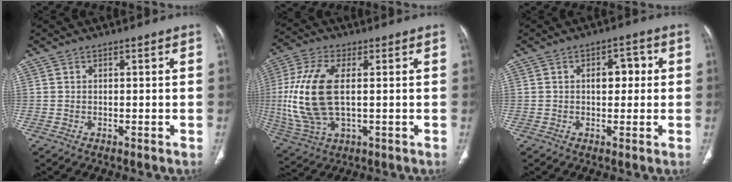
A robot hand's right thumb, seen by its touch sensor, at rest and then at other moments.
{"total": 16.2, "force": [0.7, 8.0, 14.1], "torque": [-0.323, -0.002, 0.020]}
{"total": 4.5, "force": [0.5, 2.8, 3.5], "torque": [-0.031, 0.013, 0.004]}